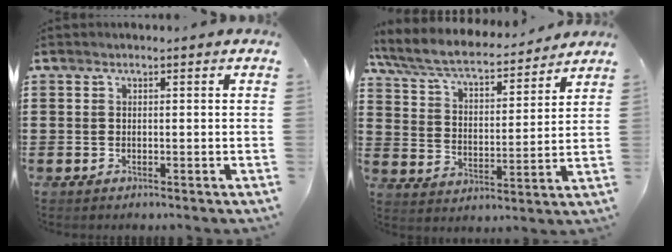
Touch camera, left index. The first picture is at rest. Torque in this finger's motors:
{"motor_torque": [1.20, -0.94, 0.40, 0.21]}